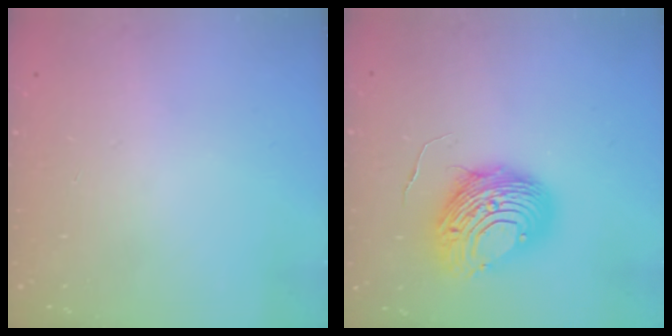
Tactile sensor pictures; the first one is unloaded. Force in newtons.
{"total": 12.1, "press": 12.1, "slide": 1.2}